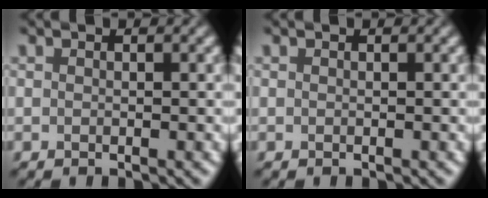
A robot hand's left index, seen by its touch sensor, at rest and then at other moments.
{"total": 0.0}